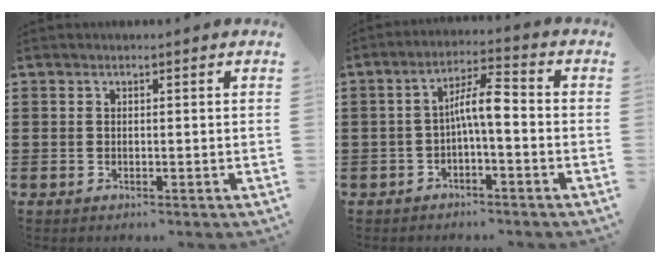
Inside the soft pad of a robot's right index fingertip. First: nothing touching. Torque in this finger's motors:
{"motor_torque": [0.98, -0.48, 0.17, 0.15]}